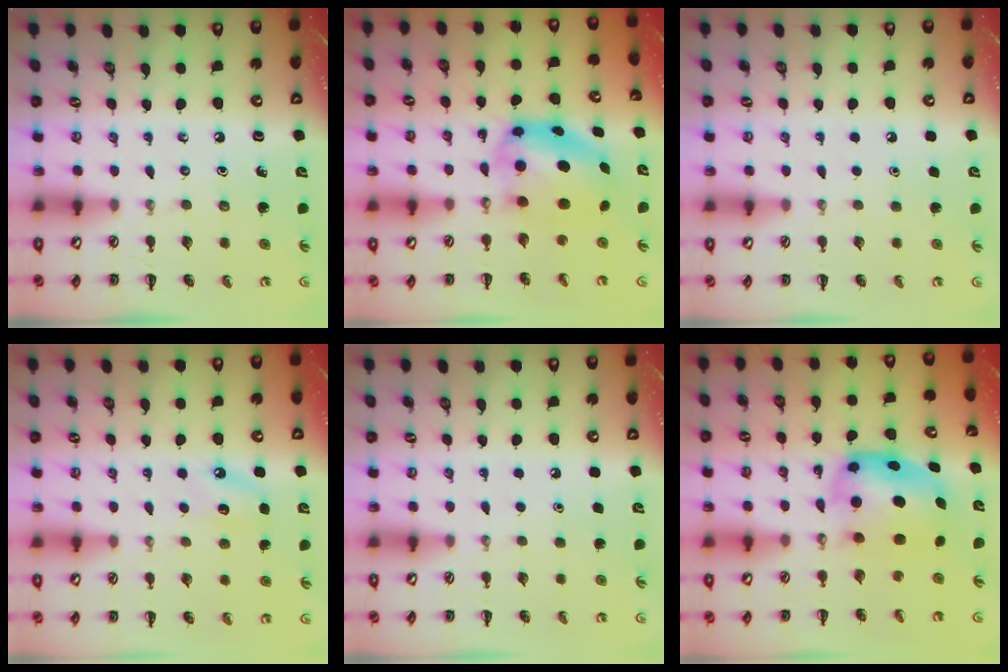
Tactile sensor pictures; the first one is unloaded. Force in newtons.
{"total": 7.4, "press": 7.3, "slide": 1.2}
{"total": 1.6, "press": 1.6, "slide": 0.1}
{"total": 6.5, "press": 6.2, "slide": 1.9}
{"total": 1.7, "press": 1.7, "slide": 0.1}
{"total": 6.3, "press": 6.2, "slide": 1.3}